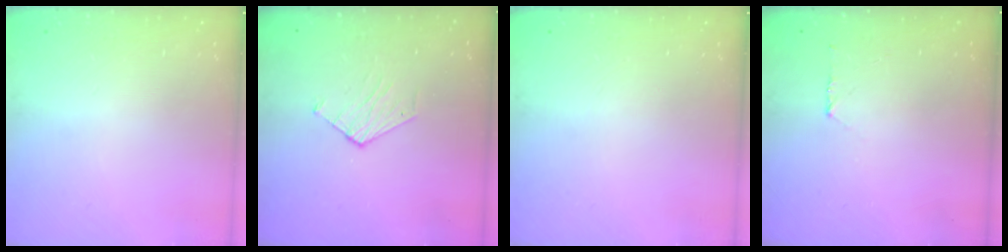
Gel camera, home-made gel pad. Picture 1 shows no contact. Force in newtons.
{"total": 3.7, "press": 3.6, "slide": 0.3}
{"total": 0.0}
{"total": 5.3, "press": 5.2, "slide": 0.6}